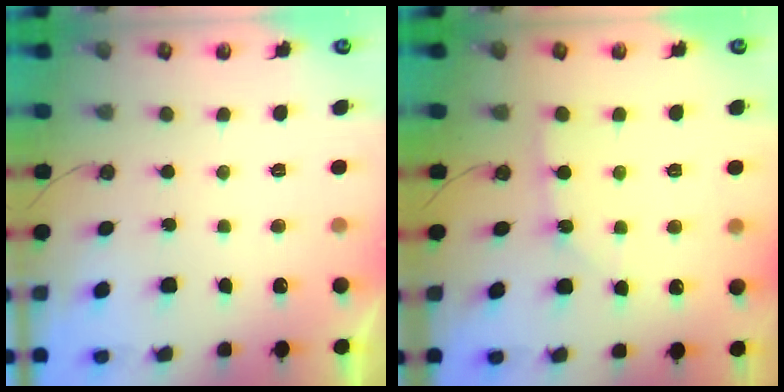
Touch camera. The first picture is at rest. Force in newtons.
{"total": 2.0, "press": 1.9, "slide": 0.3}